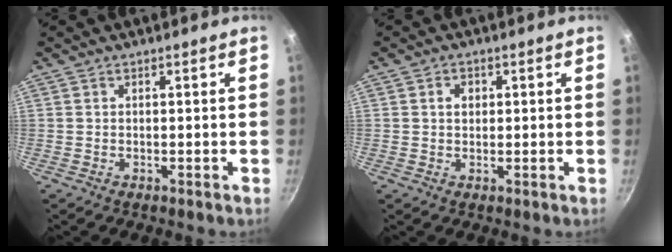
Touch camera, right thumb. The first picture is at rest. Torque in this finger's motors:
{"motor_torque": [-0.56, 0.60, 0.31, 0.08, -0.02]}